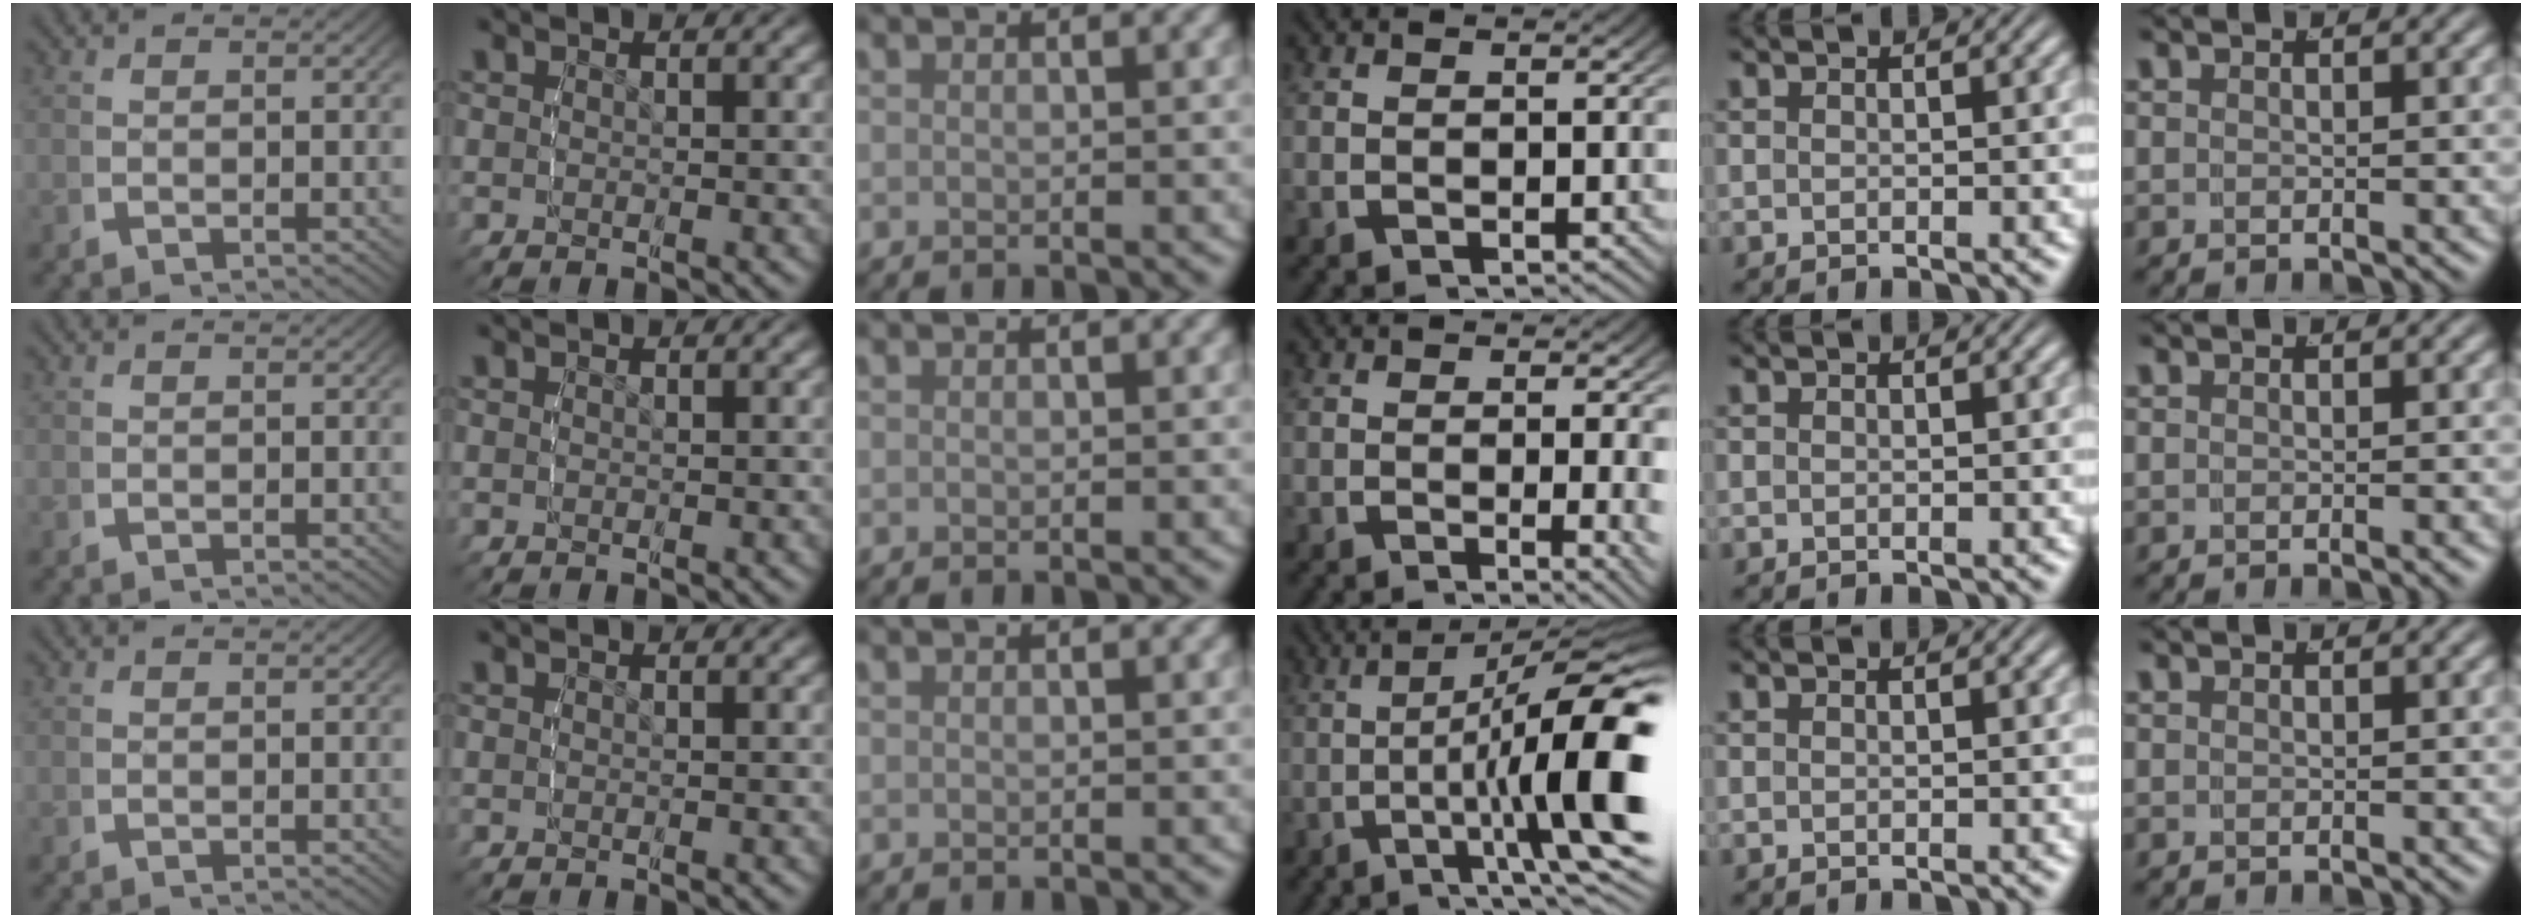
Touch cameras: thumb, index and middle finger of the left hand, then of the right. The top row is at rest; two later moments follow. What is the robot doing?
{"motion": "lift_and_place", "object": "condiment"}